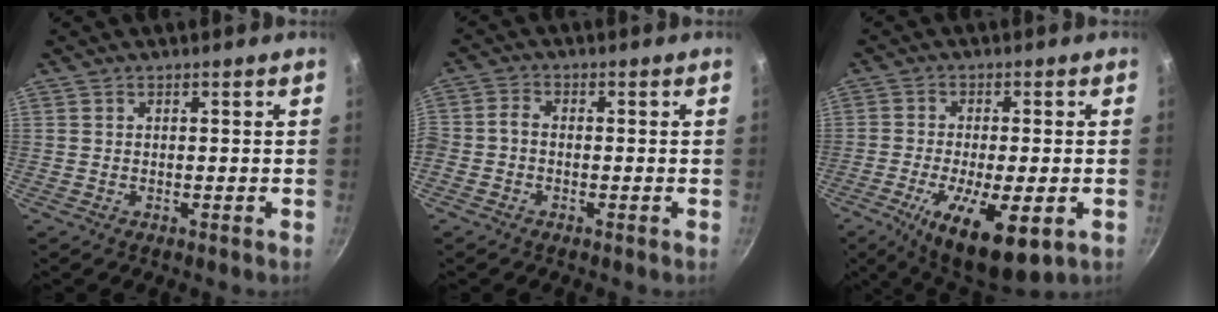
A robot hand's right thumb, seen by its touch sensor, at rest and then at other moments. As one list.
[{"total": 2.8, "force": [-1.3, 1.8, 1.7], "torque": [-0.041, 0.016, -0.035]}, {"total": 14.3, "force": [-5.2, 4.7, 12.5], "torque": [-0.220, -0.008, -0.084]}]